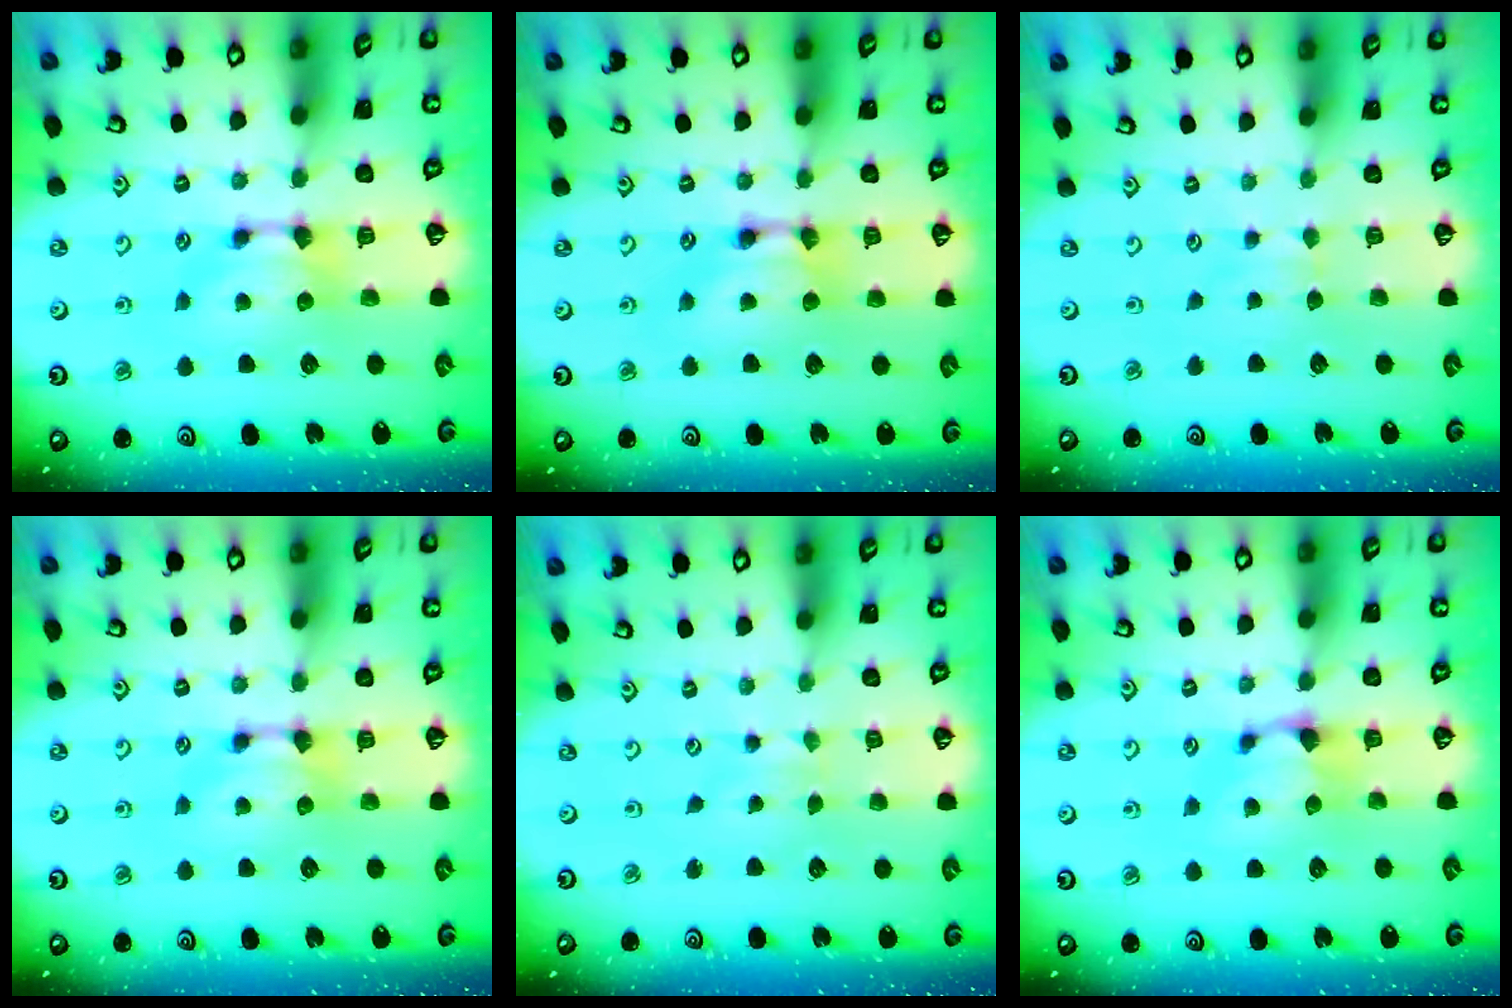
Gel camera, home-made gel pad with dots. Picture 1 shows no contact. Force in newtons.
{"total": 1.9, "press": 1.9, "slide": 0.1}
{"total": 2.8, "press": 2.8, "slide": 0.3}
{"total": 0.0}
{"total": 2.4, "press": 2.3, "slide": 0.4}
{"total": 2.4, "press": 2.3, "slide": 0.6}